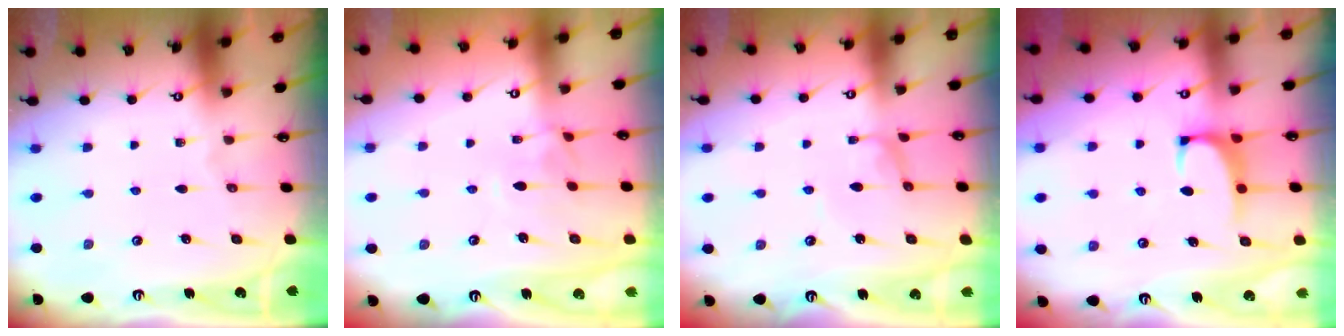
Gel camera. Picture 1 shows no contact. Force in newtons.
{"total": 2.5, "press": 2.4, "slide": 0.6}
{"total": 0.0}
{"total": 0.7, "press": 0.2, "slide": 0.7}